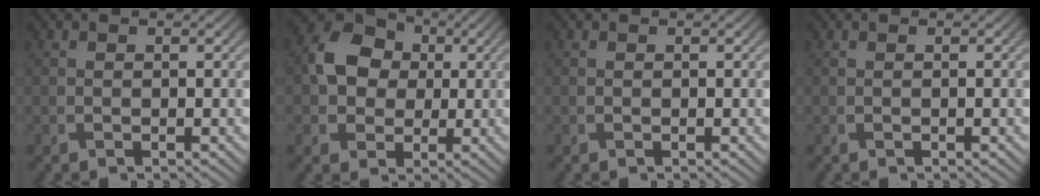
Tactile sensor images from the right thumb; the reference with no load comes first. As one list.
[{"total": 8.4, "force": [0.9, 6.9, 4.7], "torque": [-0.102, 0.013, 0.006]}, {"total": 0.0}, {"total": 0.0}]